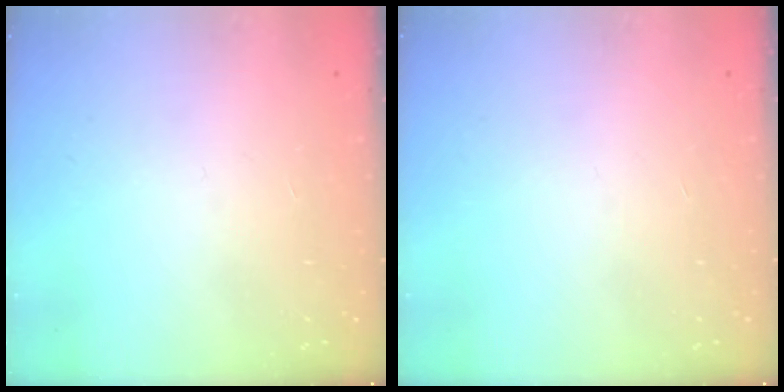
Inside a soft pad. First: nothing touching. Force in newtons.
{"total": 0.0}